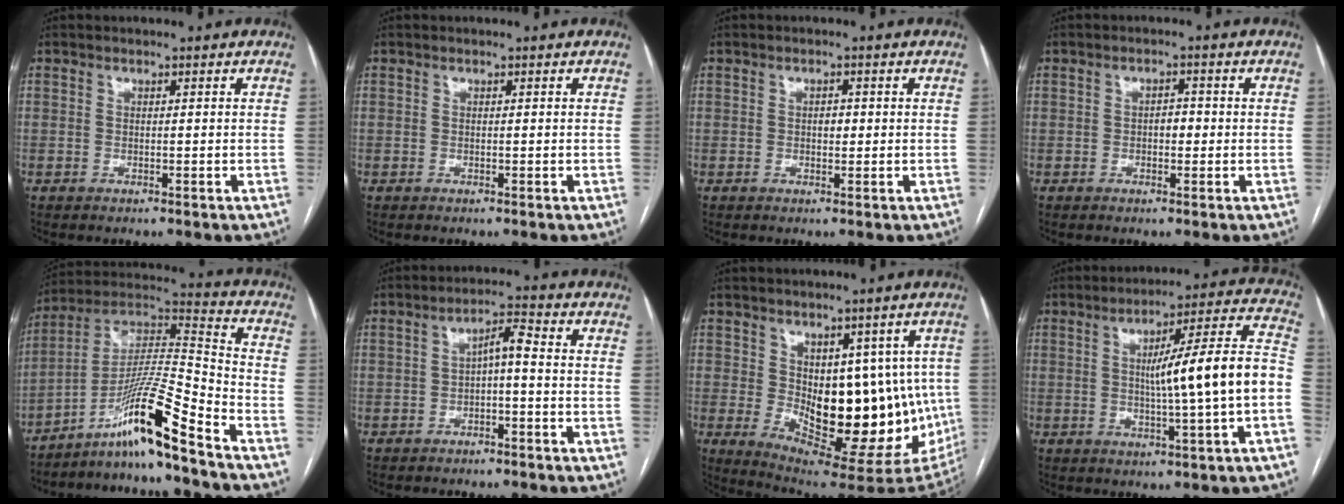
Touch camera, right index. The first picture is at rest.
{"total": 0.0}
{"total": 1.5, "force": [0.0, 0.9, 1.2], "torque": [-0.018, 0.002, 0.000]}
{"total": 2.1, "force": [-0.3, 1.2, 1.7], "torque": [-0.022, 0.005, -0.004]}
{"total": 14.6, "force": [-10.3, -1.3, 10.2], "torque": [-0.193, 0.009, -0.184]}
{"total": 3.7, "force": [-0.6, 0.8, 3.6], "torque": [-0.060, 0.017, -0.009]}
{"total": 17.7, "force": [-0.7, 8.2, 15.7], "torque": [-0.188, -0.004, 0.017]}
{"total": 14.5, "force": [-1.4, -0.4, 14.4], "torque": [-0.205, 0.021, -0.023]}